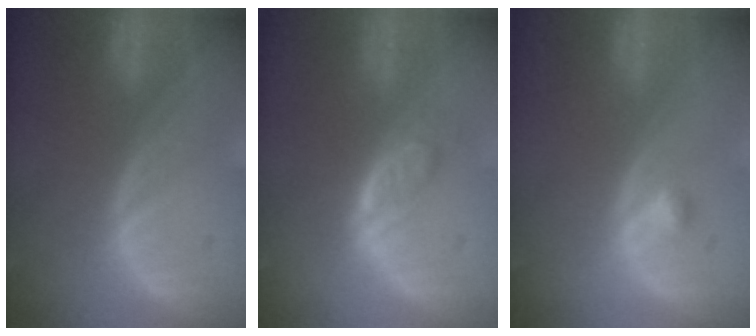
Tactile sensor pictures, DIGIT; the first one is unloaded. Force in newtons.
{"total": 4.3, "press": 4.2, "slide": 0.8}
{"total": 1.1, "press": 1.1, "slide": 0.1}